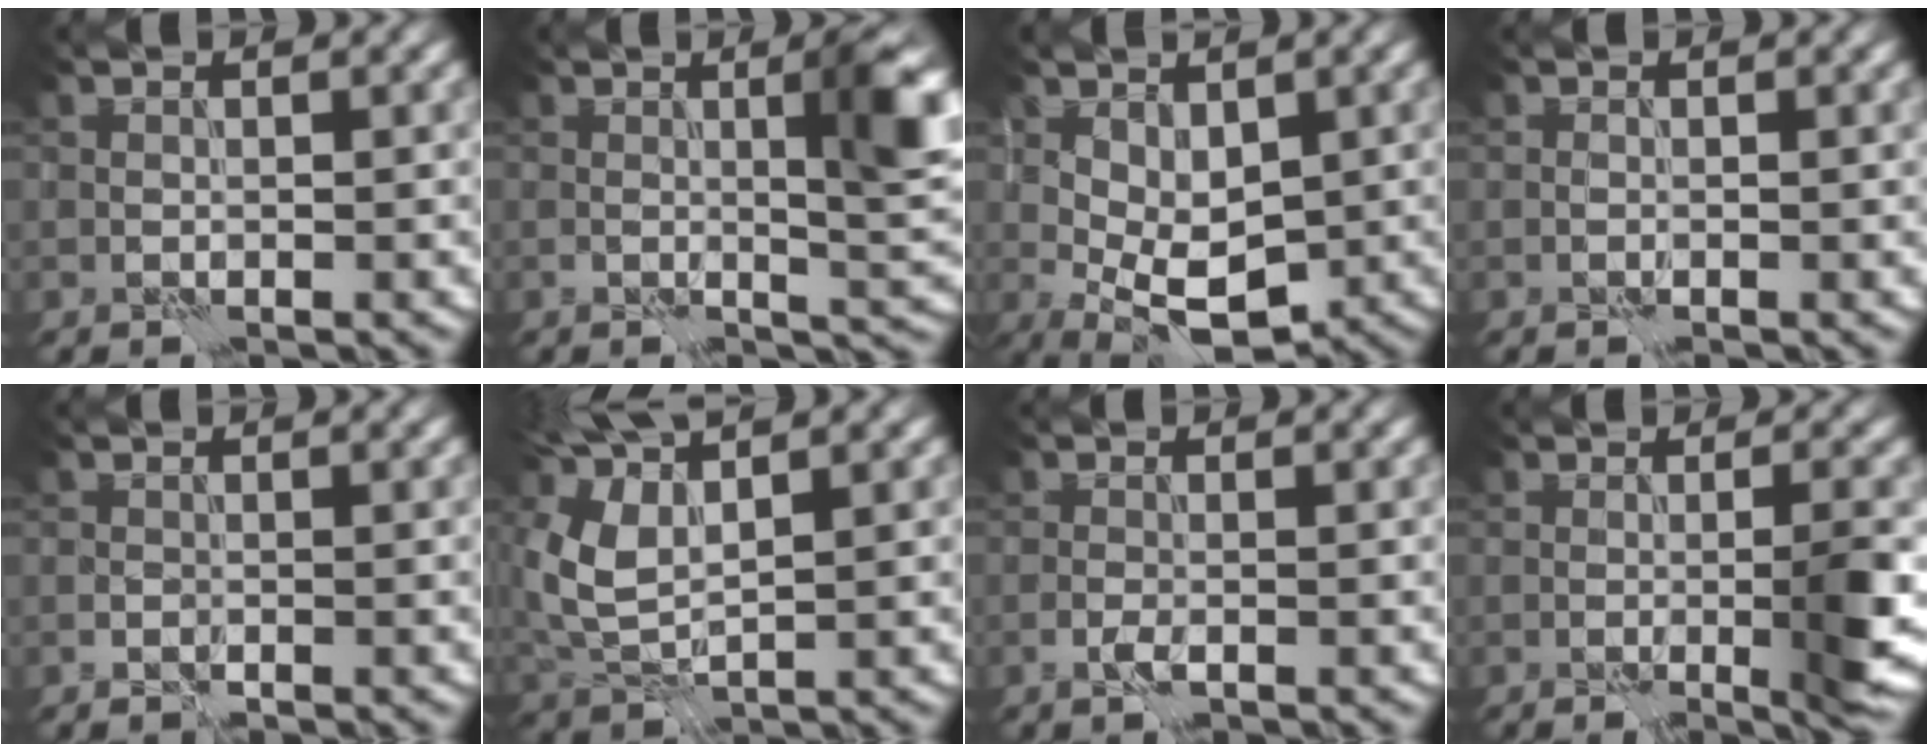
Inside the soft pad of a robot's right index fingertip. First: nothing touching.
{"total": 5.1, "force": [0.6, 0.6, 5.1], "torque": [-0.069, 0.002, 0.012]}
{"total": 5.4, "force": [-0.8, 2.9, 4.4], "torque": [-0.085, -0.003, -0.011]}
{"total": 0.0}
{"total": 0.6, "force": [-0.5, 0.2, 0.3], "torque": [-0.007, 0.001, -0.011]}
{"total": 6.9, "force": [3.3, 3.0, 5.3], "torque": [-0.138, 0.007, 0.073]}
{"total": 1.0, "force": [-0.6, 0.0, 0.8], "torque": [-0.020, -0.002, -0.012]}
{"total": 4.1, "force": [-1.0, 0.2, 3.9], "torque": [-0.058, -0.002, -0.013]}